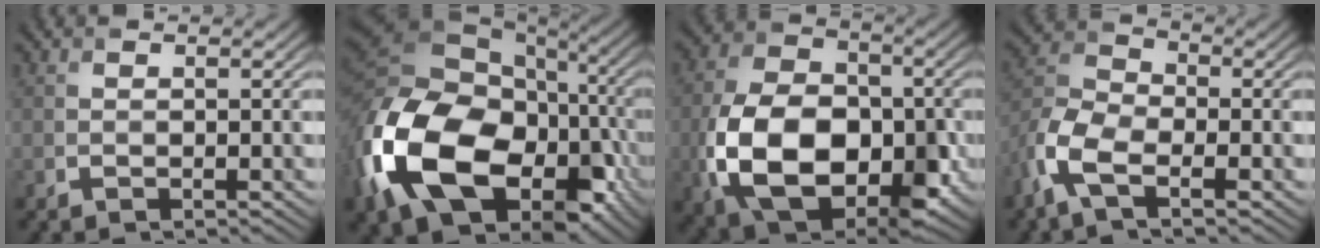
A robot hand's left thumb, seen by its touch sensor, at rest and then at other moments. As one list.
[{"total": 21.6, "force": [-6.7, 14.4, 14.6], "torque": [-0.354, -0.039, -0.102]}, {"total": 15.1, "force": [-4.0, 9.9, 10.8], "torque": [-0.226, -0.026, -0.079]}, {"total": 7.9, "force": [-4.1, 3.5, 5.8], "torque": [-0.140, -0.001, -0.102]}]